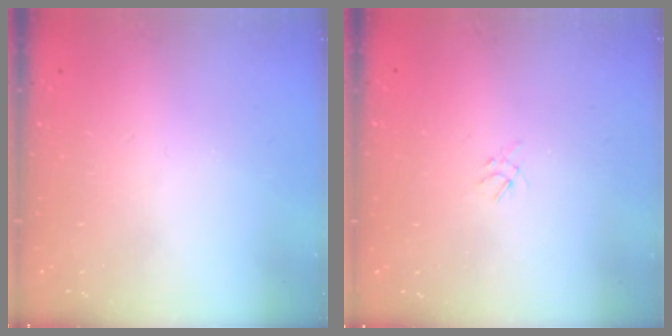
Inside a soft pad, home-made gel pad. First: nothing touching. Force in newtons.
{"total": 1.2, "press": 1.1, "slide": 0.5}